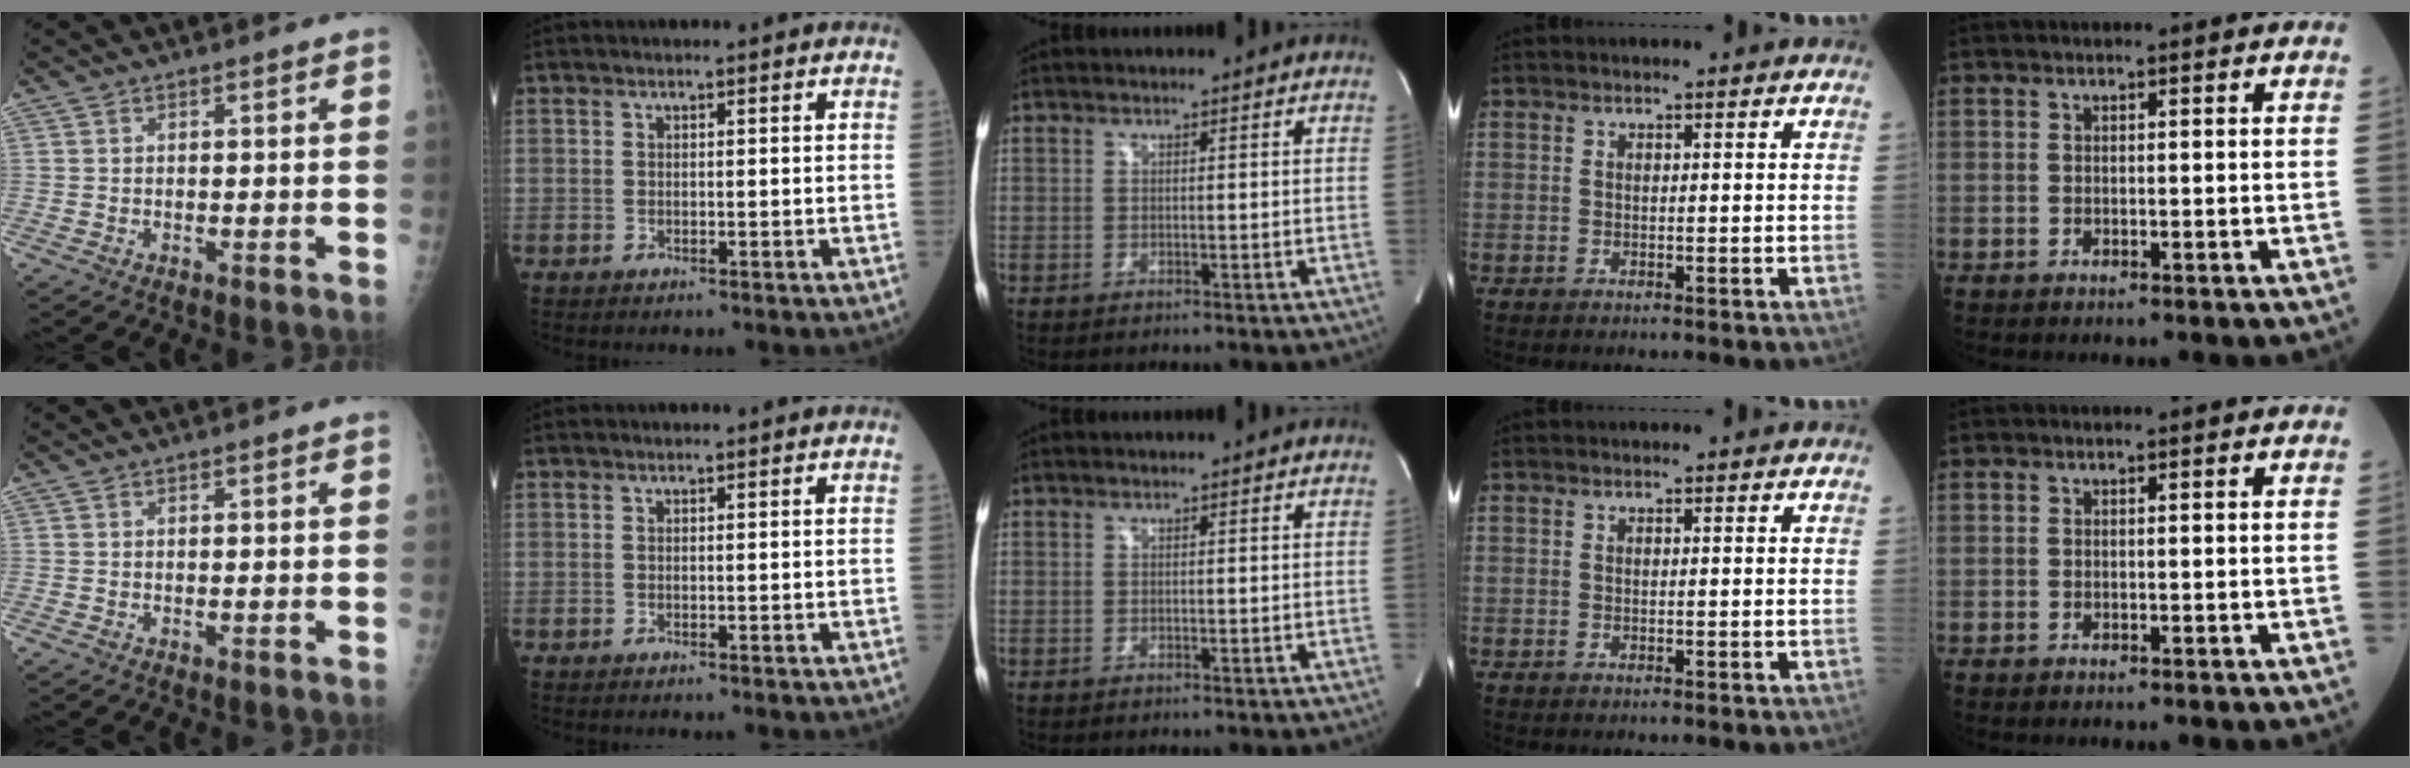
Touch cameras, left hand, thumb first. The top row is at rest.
{}